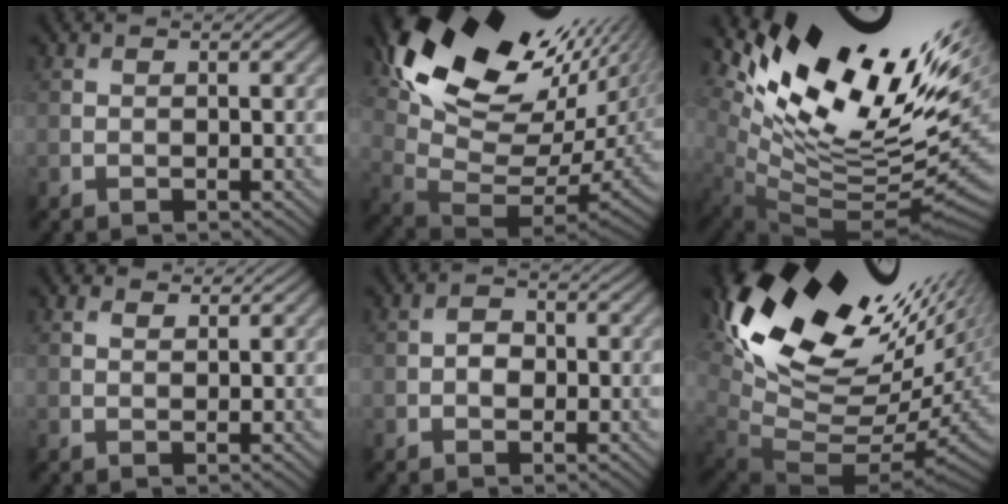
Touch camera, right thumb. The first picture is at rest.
{"total": 18.6, "force": [8.6, 9.1, 13.8], "torque": [-0.227, -0.008, 0.192]}
{"total": 15.7, "force": [6.3, 6.4, 12.9], "torque": [-0.196, -0.008, 0.145]}
{"total": 1.7, "force": [1.6, 0.5, 0.4], "torque": [-0.012, 0.002, 0.038]}
{"total": 2.0, "force": [-0.5, 1.7, 1.0], "torque": [-0.013, -0.001, -0.009]}
{"total": 18.2, "force": [8.4, 8.7, 13.6], "torque": [-0.241, -0.003, 0.183]}